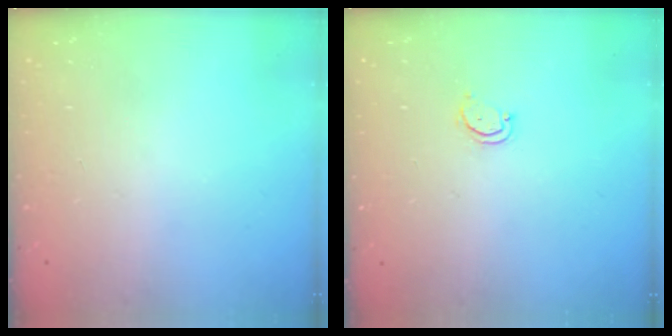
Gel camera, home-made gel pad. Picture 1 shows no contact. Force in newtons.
{"total": 2.7, "press": 2.7, "slide": 0.3}